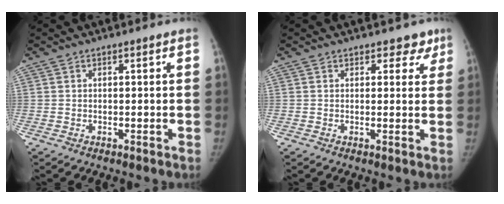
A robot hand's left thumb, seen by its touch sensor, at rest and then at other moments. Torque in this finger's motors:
{"motor_torque": [-0.21, -0.09, 0.20, 0.21, -0.03]}